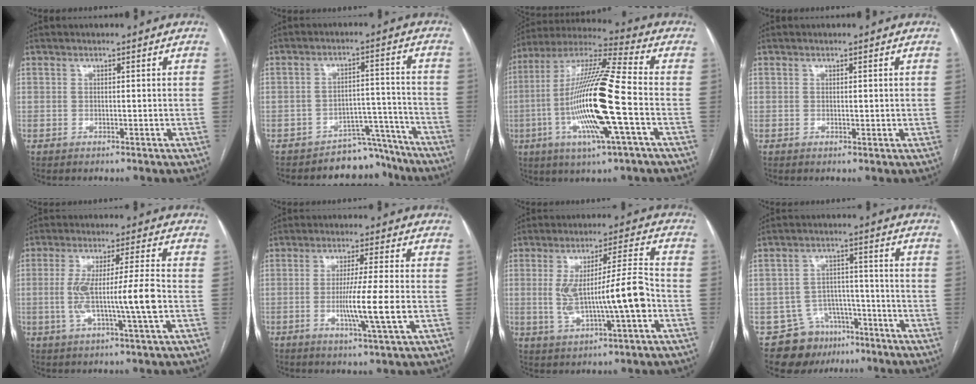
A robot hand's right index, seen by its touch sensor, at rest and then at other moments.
{"total": 7.9, "force": [-7.2, 3.1, -0.4], "torque": [0.031, 0.059, -0.102]}
{"total": 18.9, "force": [-4.3, 0.6, 18.4], "torque": [-0.371, -0.009, -0.087]}
{"total": 0.7, "force": [0.1, 0.4, 0.6], "torque": [-0.007, -0.002, 0.003]}
{"total": 10.1, "force": [-1.5, -0.5, 10.0], "torque": [-0.187, 0.003, -0.027]}
{"total": 8.1, "force": [-1.5, -1.1, 7.8], "torque": [-0.139, -0.020, -0.028]}
{"total": 11.9, "force": [-1.8, 1.0, 11.7], "torque": [-0.213, 0.012, -0.025]}
{"total": 10.0, "force": [-6.8, 7.1, 2.0], "torque": [-0.028, 0.037, -0.099]}